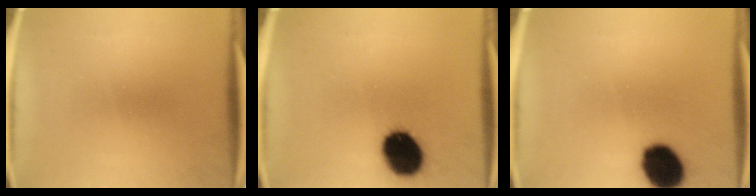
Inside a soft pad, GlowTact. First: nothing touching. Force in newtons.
{"total": 15.0}
{"total": 13.4}